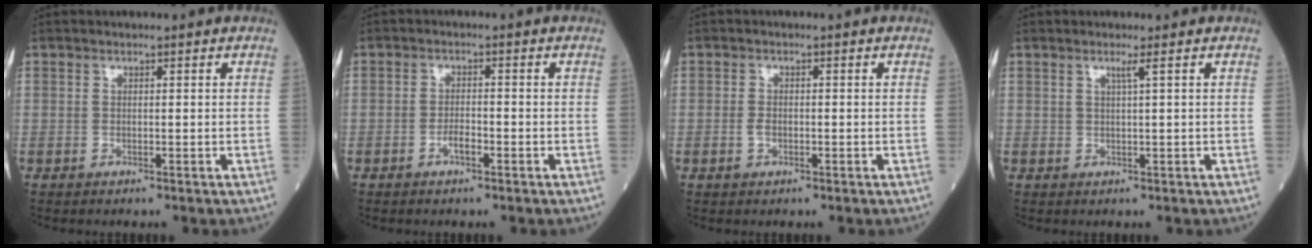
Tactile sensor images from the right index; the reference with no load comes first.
{"total": 2.1, "force": [-1.1, 0.6, 1.7], "torque": [-0.026, 0.003, -0.021]}
{"total": 1.5, "force": [-0.5, 0.9, 1.1], "torque": [-0.023, 0.001, -0.009]}
{"total": 1.5, "force": [0.6, -1.0, 0.9], "torque": [-0.028, -0.008, 0.014]}